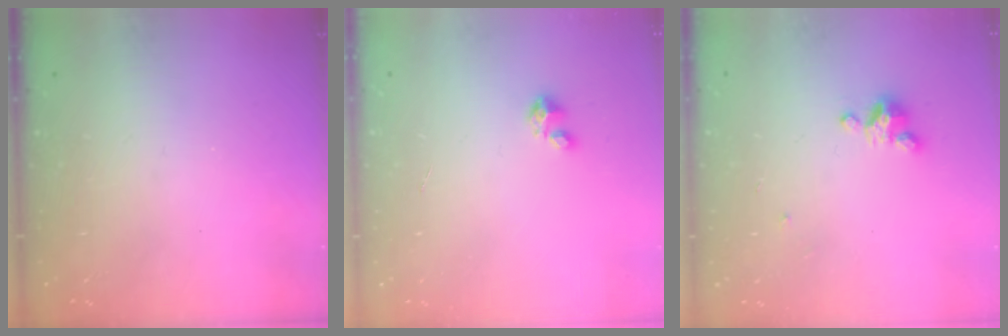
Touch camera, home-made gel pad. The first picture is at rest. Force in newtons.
{"total": 1.8, "press": 1.8, "slide": 0.1}
{"total": 2.9, "press": 2.9, "slide": 0.3}